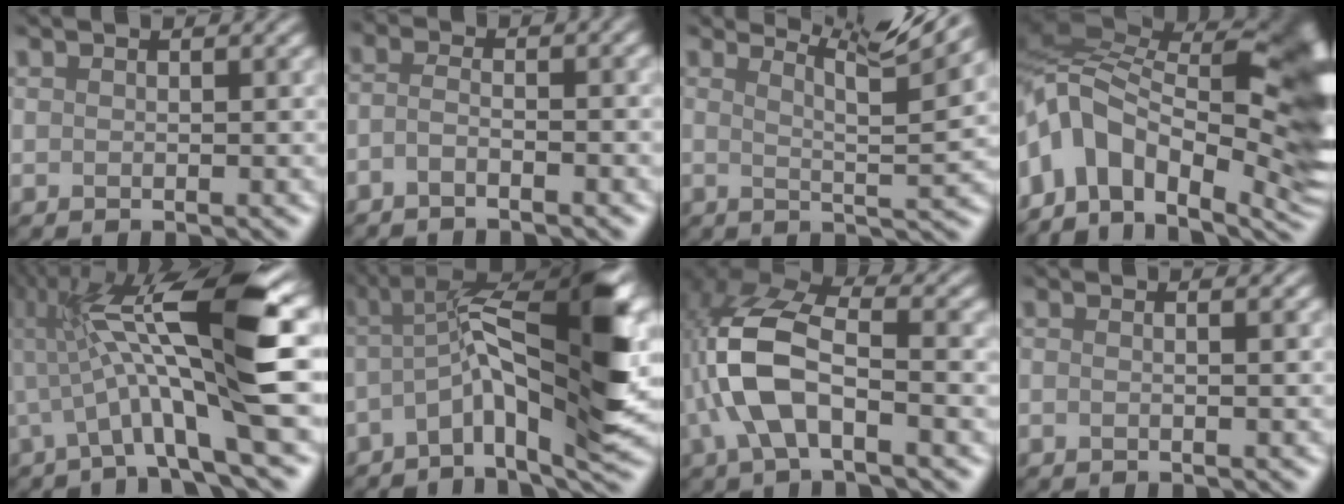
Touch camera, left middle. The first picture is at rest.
{"total": 2.1, "force": [-1.8, 0.2, 1.1], "torque": [-0.031, 0.002, -0.039]}
{"total": 6.4, "force": [4.6, 0.4, 4.4], "torque": [-0.069, 0.014, 0.050]}
{"total": 15.2, "force": [1.0, 8.6, 12.5], "torque": [-0.217, 0.023, 0.022]}
{"total": 12.5, "force": [1.9, 2.1, 12.2], "torque": [-0.219, 0.016, 0.036]}
{"total": 10.9, "force": [-1.0, 2.4, 10.6], "torque": [-0.172, 0.027, -0.019]}
{"total": 6.9, "force": [-1.4, 3.3, 5.9], "torque": [-0.153, 0.014, -0.028]}
{"total": 0.9, "force": [-0.3, 0.5, 0.7], "torque": [0.002, -0.003, -0.019]}